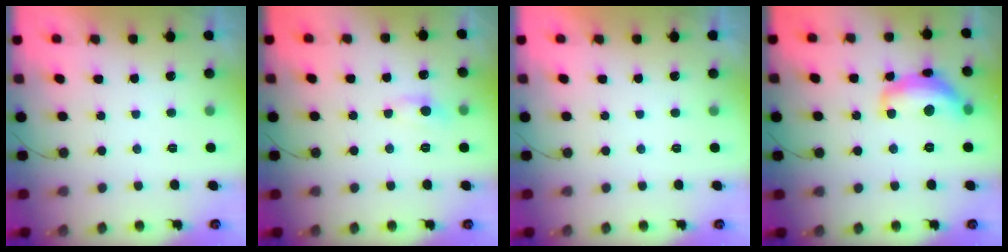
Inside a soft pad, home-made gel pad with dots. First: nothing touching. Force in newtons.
{"total": 5.6, "press": 5.6, "slide": 0.6}
{"total": 0.0}
{"total": 13.7, "press": 13.7, "slide": 0.9}